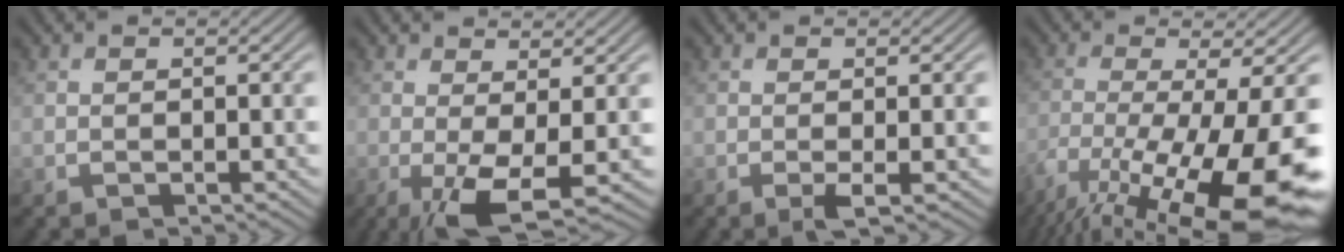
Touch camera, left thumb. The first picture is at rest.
{"total": 5.8, "force": [-0.6, 1.4, 5.6], "torque": [-0.103, 0.000, -0.010]}
{"total": 1.4, "force": [-0.3, 0.0, 1.3], "torque": [-0.028, -0.001, -0.009]}
{"total": 17.0, "force": [-8.8, 4.1, 13.9], "torque": [-0.255, -0.032, -0.131]}